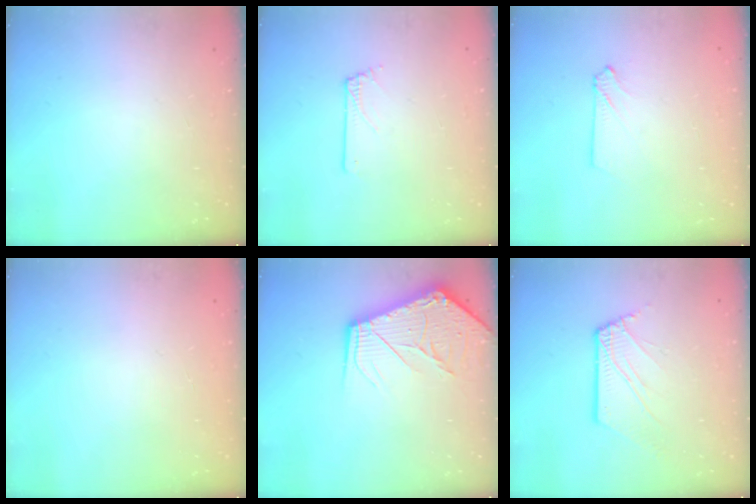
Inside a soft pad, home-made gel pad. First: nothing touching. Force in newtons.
{"total": 0.0}
{"total": 2.4, "press": 2.4, "slide": 0.3}
{"total": 0.0}
{"total": 13.0, "press": 13.0, "slide": 1.5}
{"total": 5.0, "press": 4.9, "slide": 0.4}